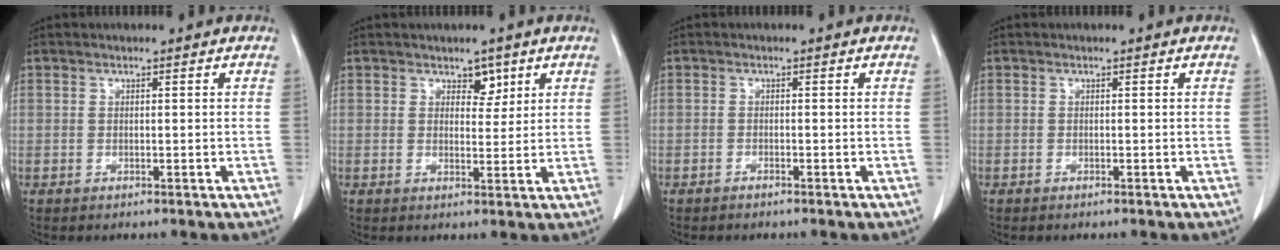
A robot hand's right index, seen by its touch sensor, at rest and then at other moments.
{"total": 2.6, "force": [1.6, 1.6, 1.3], "torque": [-0.012, -0.002, 0.026]}
{"total": 0.7, "force": [-0.6, 0.0, 0.2], "torque": [-0.010, -0.001, -0.011]}
{"total": 0.6, "force": [-0.5, 0.0, 0.3], "torque": [-0.008, -0.003, -0.008]}